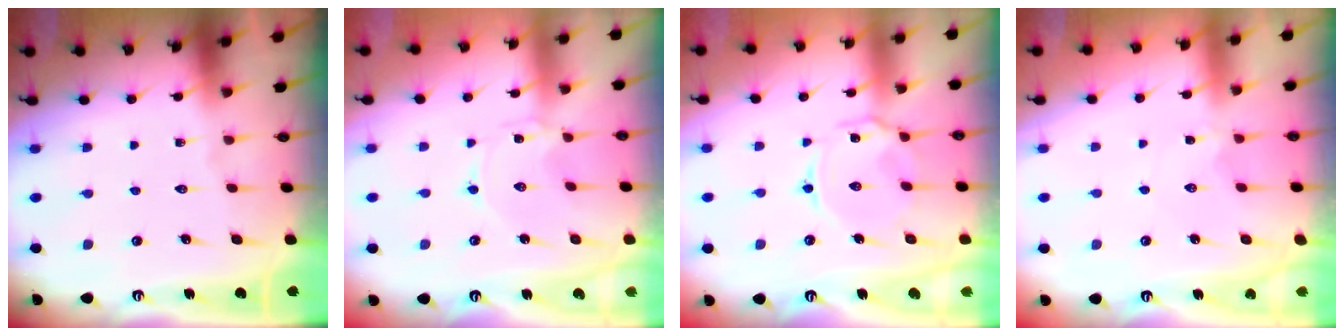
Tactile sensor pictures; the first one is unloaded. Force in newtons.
{"total": 0.7, "press": 0.7, "slide": 0.0}
{"total": 5.2, "press": 5.2, "slide": 0.3}
{"total": 1.9, "press": 1.9, "slide": 0.2}